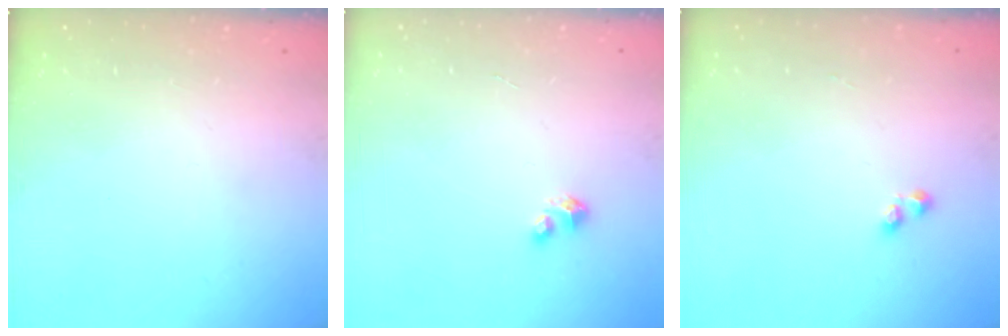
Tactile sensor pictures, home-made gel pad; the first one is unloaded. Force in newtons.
{"total": 2.8, "press": 2.8, "slide": 0.1}
{"total": 1.6, "press": 1.5, "slide": 0.4}